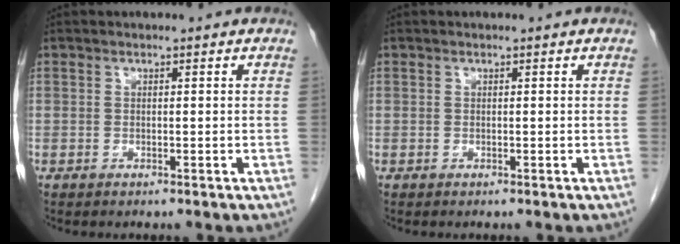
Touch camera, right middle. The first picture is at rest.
{"total": 0.0}